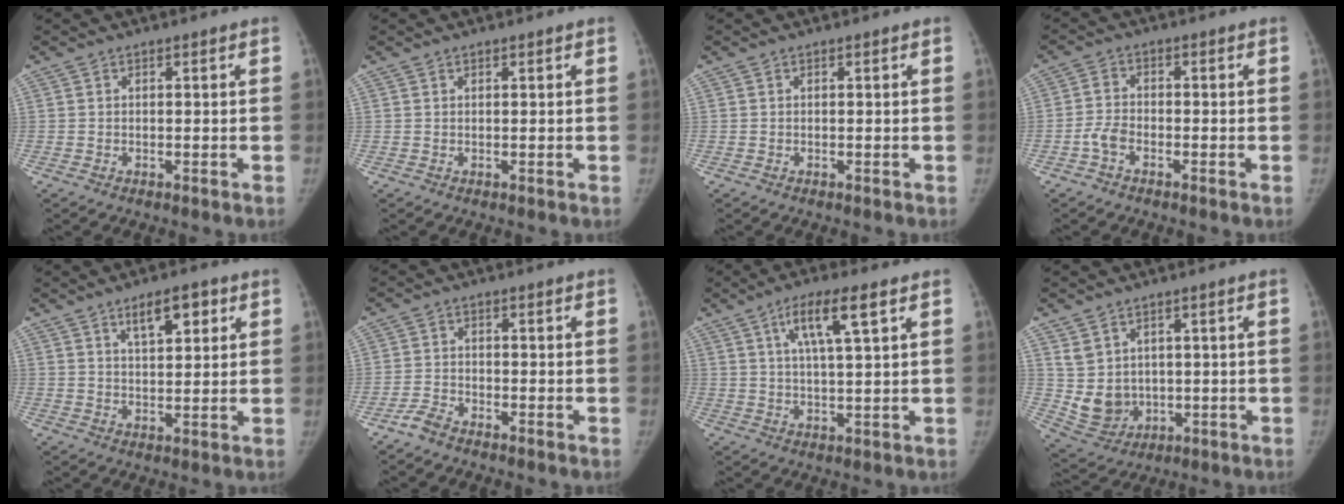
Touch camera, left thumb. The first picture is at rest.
{"total": 0.0}
{"total": 0.0}
{"total": 3.5, "force": [-1.9, 2.0, 2.2], "torque": [-0.046, 0.014, -0.041]}
{"total": 6.7, "force": [3.5, 2.8, 5.0], "torque": [-0.061, -0.013, 0.054]}
{"total": 2.9, "force": [-2.6, 0.9, 1.0], "torque": [-0.026, 0.008, -0.053]}
{"total": 8.5, "force": [3.9, 1.4, 7.4], "torque": [-0.138, -0.006, 0.071]}
{"total": 7.7, "force": [1.1, 6.8, 3.4], "torque": [-0.043, -0.006, 0.047]}